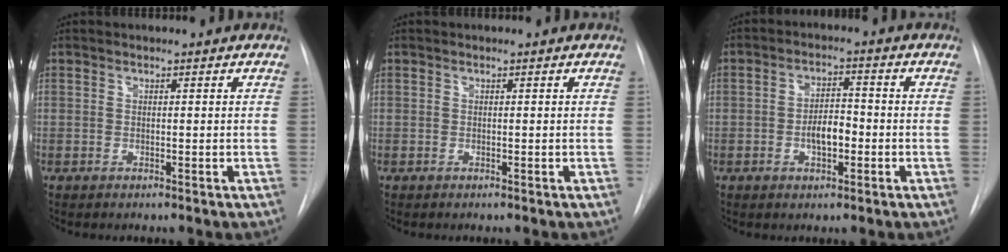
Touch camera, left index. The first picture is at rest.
{"total": 0.0}
{"total": 4.6, "force": [-1.3, 2.1, 3.9], "torque": [-0.070, 0.009, -0.022]}